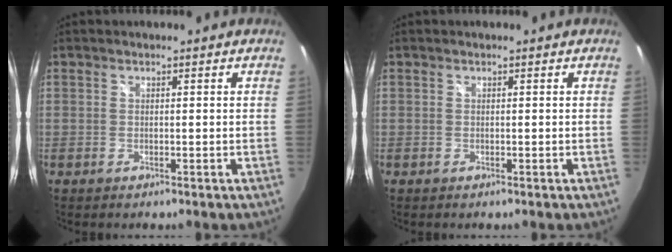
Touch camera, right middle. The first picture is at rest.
{"total": 0.0}